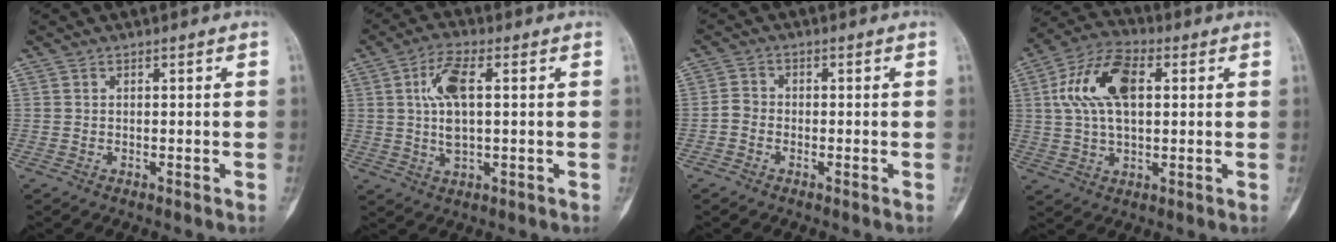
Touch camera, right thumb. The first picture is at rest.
{"total": 8.3, "force": [1.5, 3.0, 7.6], "torque": [-0.155, 0.005, 0.028]}
{"total": 2.5, "force": [-1.0, 2.0, 1.1], "torque": [-0.015, 0.009, -0.028]}
{"total": 13.3, "force": [2.9, 7.2, 10.8], "torque": [-0.212, 0.018, 0.050]}